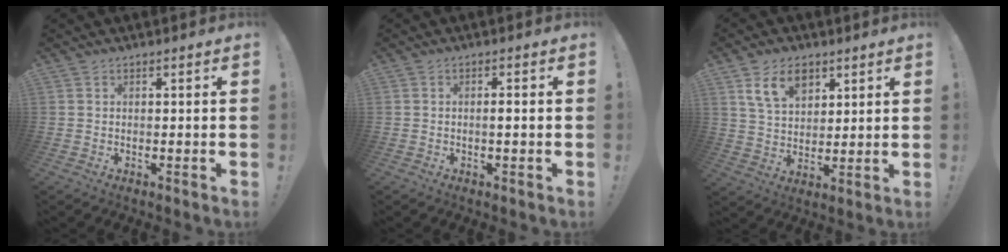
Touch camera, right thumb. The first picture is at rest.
{"total": 1.7, "force": [-0.3, 0.1, 1.6], "torque": [-0.027, 0.001, -0.008]}
{"total": 11.3, "force": [6.4, 7.4, 5.6], "torque": [-0.086, -0.024, 0.122]}